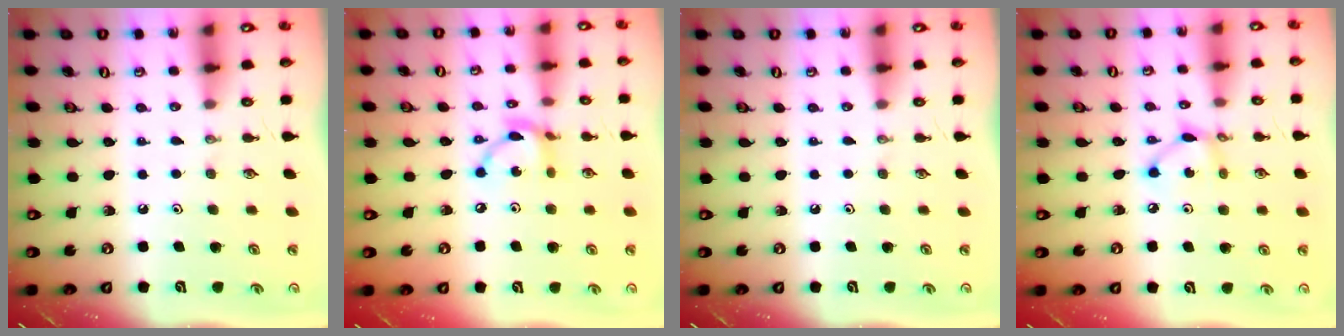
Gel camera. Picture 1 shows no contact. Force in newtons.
{"total": 9.1, "press": 9.1, "slide": 0.3}
{"total": 0.0}
{"total": 6.1, "press": 6.1, "slide": 0.3}